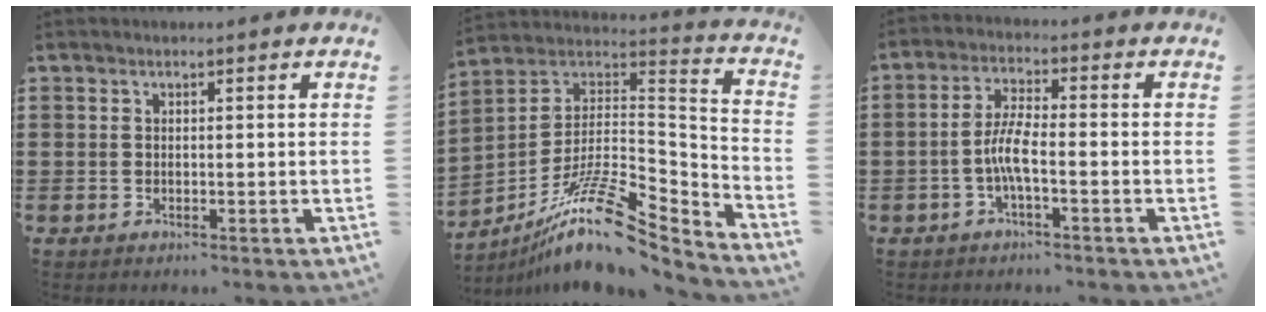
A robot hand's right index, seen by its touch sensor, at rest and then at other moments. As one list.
[{"total": 15.2, "force": [-9.7, 4.7, 10.7], "torque": [-0.201, 0.017, -0.171]}, {"total": 5.2, "force": [-1.8, 1.0, 4.8], "torque": [-0.112, -0.006, -0.041]}]